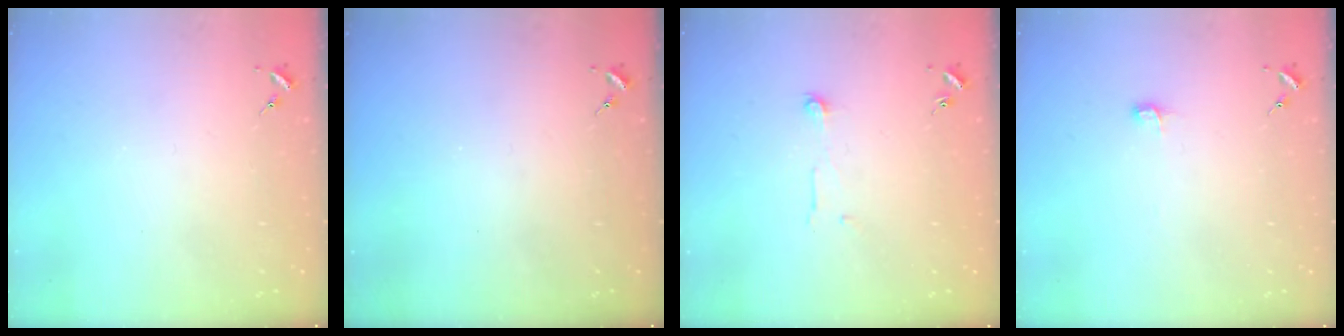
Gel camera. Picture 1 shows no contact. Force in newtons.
{"total": 0.0}
{"total": 5.1, "press": 5.1, "slide": 0.5}
{"total": 3.9, "press": 3.9, "slide": 0.4}